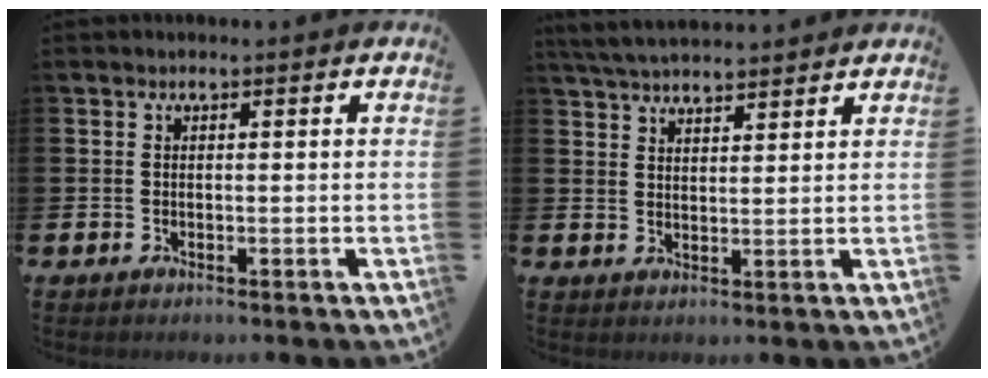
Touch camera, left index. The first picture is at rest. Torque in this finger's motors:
{"motor_torque": [0.71, -0.77, 0.81, 0.18]}